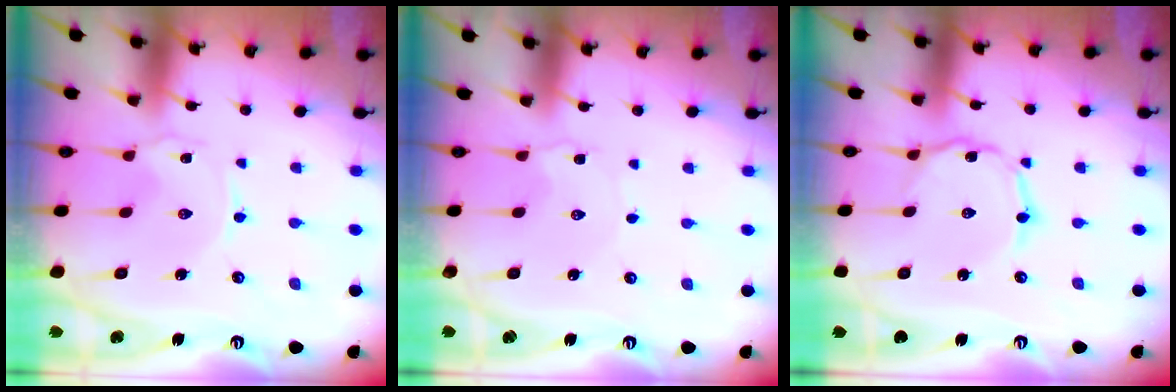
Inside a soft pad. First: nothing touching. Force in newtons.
{"total": 1.4, "press": 1.3, "slide": 0.2}
{"total": 1.7, "press": 1.7, "slide": 0.3}